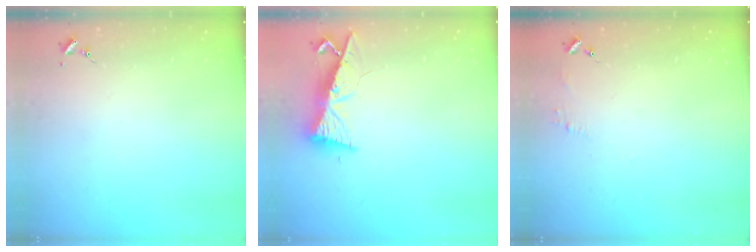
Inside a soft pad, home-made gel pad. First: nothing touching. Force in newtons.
{"total": 8.5, "press": 8.5, "slide": 1.0}
{"total": 4.8, "press": 4.8, "slide": 0.4}